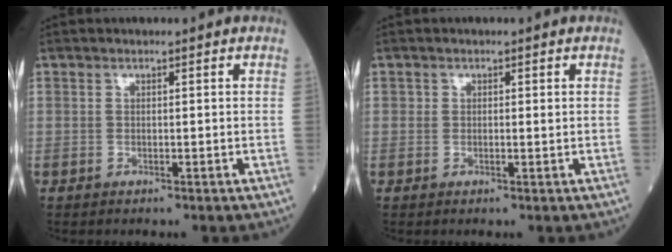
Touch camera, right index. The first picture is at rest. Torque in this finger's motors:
{"motor_torque": [-0.08, -0.04, -0.07, -0.01]}